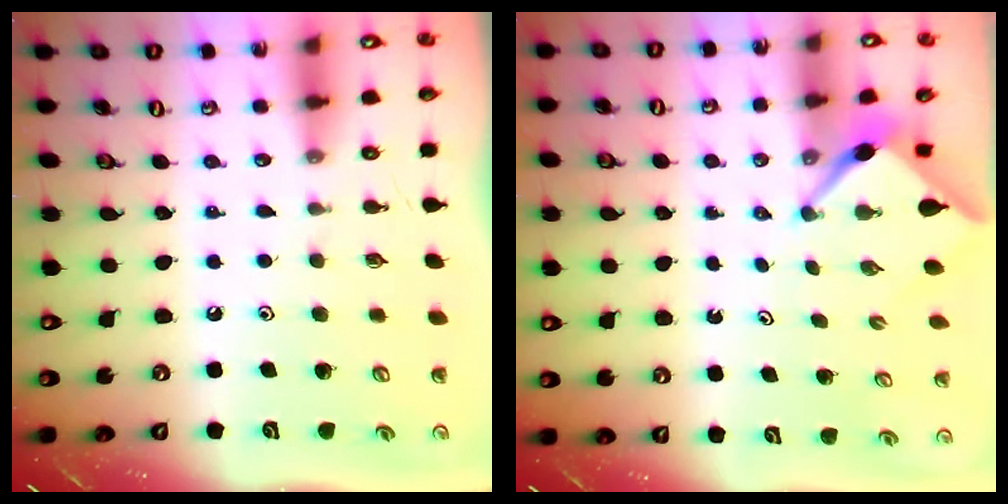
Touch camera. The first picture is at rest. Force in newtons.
{"total": 2.5, "press": 2.5, "slide": 0.3}